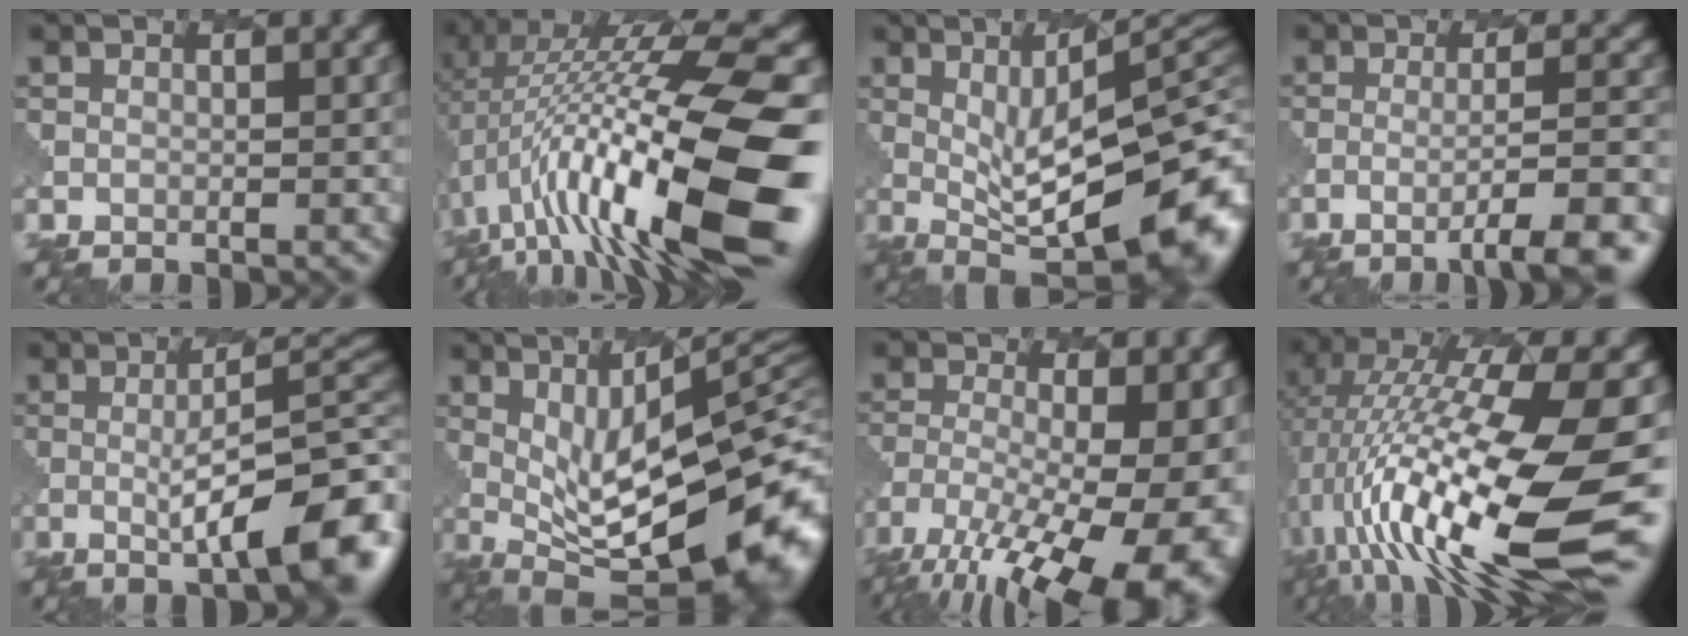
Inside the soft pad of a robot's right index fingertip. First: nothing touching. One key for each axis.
{"total": 15.5, "fx": -0.8, "fy": 4.0, "fz": 14.9, "tx": -0.246, "ty": 0.017, "tz": -0.008}
{"total": 14.2, "fx": -0.6, "fy": 4.6, "fz": 13.5, "tx": -0.179, "ty": -0.001, "tz": 0.010}
{"total": 7.4, "fx": -3.9, "fy": 1.2, "fz": 6.2, "tx": -0.087, "ty": 0.011, "tz": -0.055}
{"total": 10.4, "fx": -1.8, "fy": 2.6, "fz": 9.9, "tx": -0.135, "ty": 0.002, "tz": -0.025}
{"total": 15.7, "fx": 0.1, "fy": 4.8, "fz": 15.0, "tx": -0.203, "ty": -0.004, "tz": 0.026}
{"total": 17.0, "fx": -8.8, "fy": 6.9, "fz": 12.8, "tx": -0.205, "ty": -0.026, "tz": -0.111}
{"total": 16.4, "fx": -2.8, "fy": 4.1, "fz": 15.7, "tx": -0.293, "ty": 0.009, "tz": -0.043}